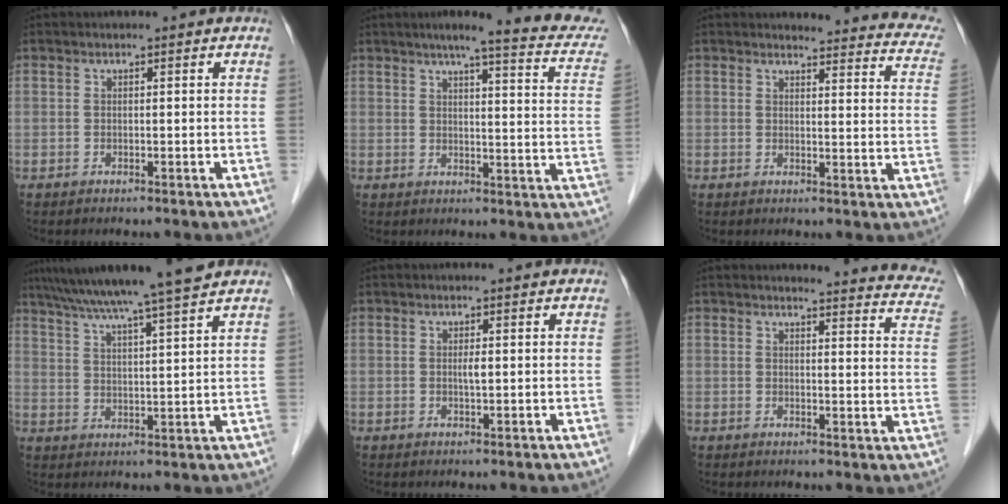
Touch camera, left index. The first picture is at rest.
{"total": 17.4, "force": [14.7, 1.2, 9.2], "torque": [-0.108, -0.026, 0.159]}
{"total": 16.7, "force": [16.0, 2.9, 3.6], "torque": [-0.009, -0.076, 0.142]}
{"total": 14.1, "force": [11.9, -1.2, 7.5], "torque": [-0.128, 0.013, 0.175]}
{"total": 1.1, "force": [-0.2, 0.1, 1.0], "torque": [-0.020, -0.005, -0.003]}
{"total": 13.7, "force": [13.2, 1.5, 3.4], "torque": [-0.010, -0.084, 0.108]}